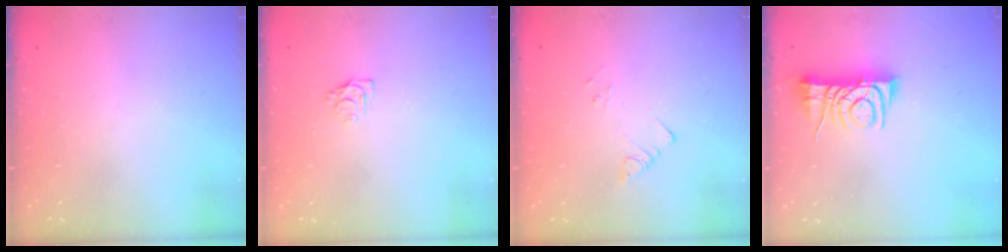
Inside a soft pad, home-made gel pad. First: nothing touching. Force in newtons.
{"total": 4.7, "press": 4.6, "slide": 0.7}
{"total": 5.3, "press": 5.2, "slide": 0.6}
{"total": 7.6, "press": 7.5, "slide": 1.0}